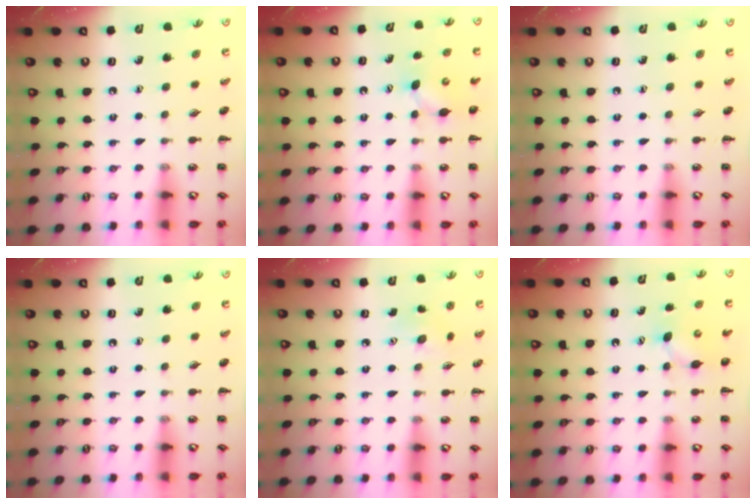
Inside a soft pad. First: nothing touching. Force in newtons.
{"total": 4.4, "press": 4.3, "slide": 1.1}
{"total": 0.0}
{"total": 0.0}
{"total": 3.6, "press": 3.5, "slide": 1.1}
{"total": 4.4, "press": 4.3, "slide": 1.1}